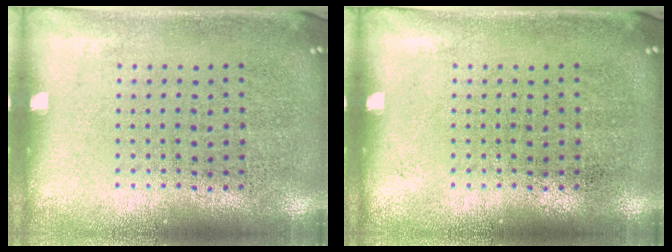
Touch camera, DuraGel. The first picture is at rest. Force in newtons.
{"total": 0.0}